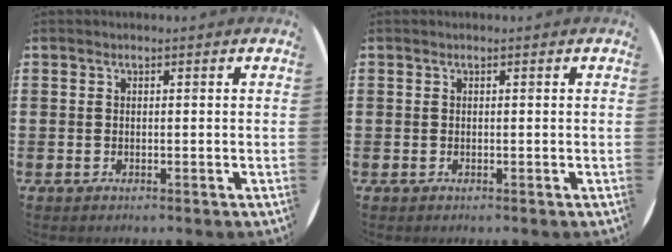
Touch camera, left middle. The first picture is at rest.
{"total": 0.0}